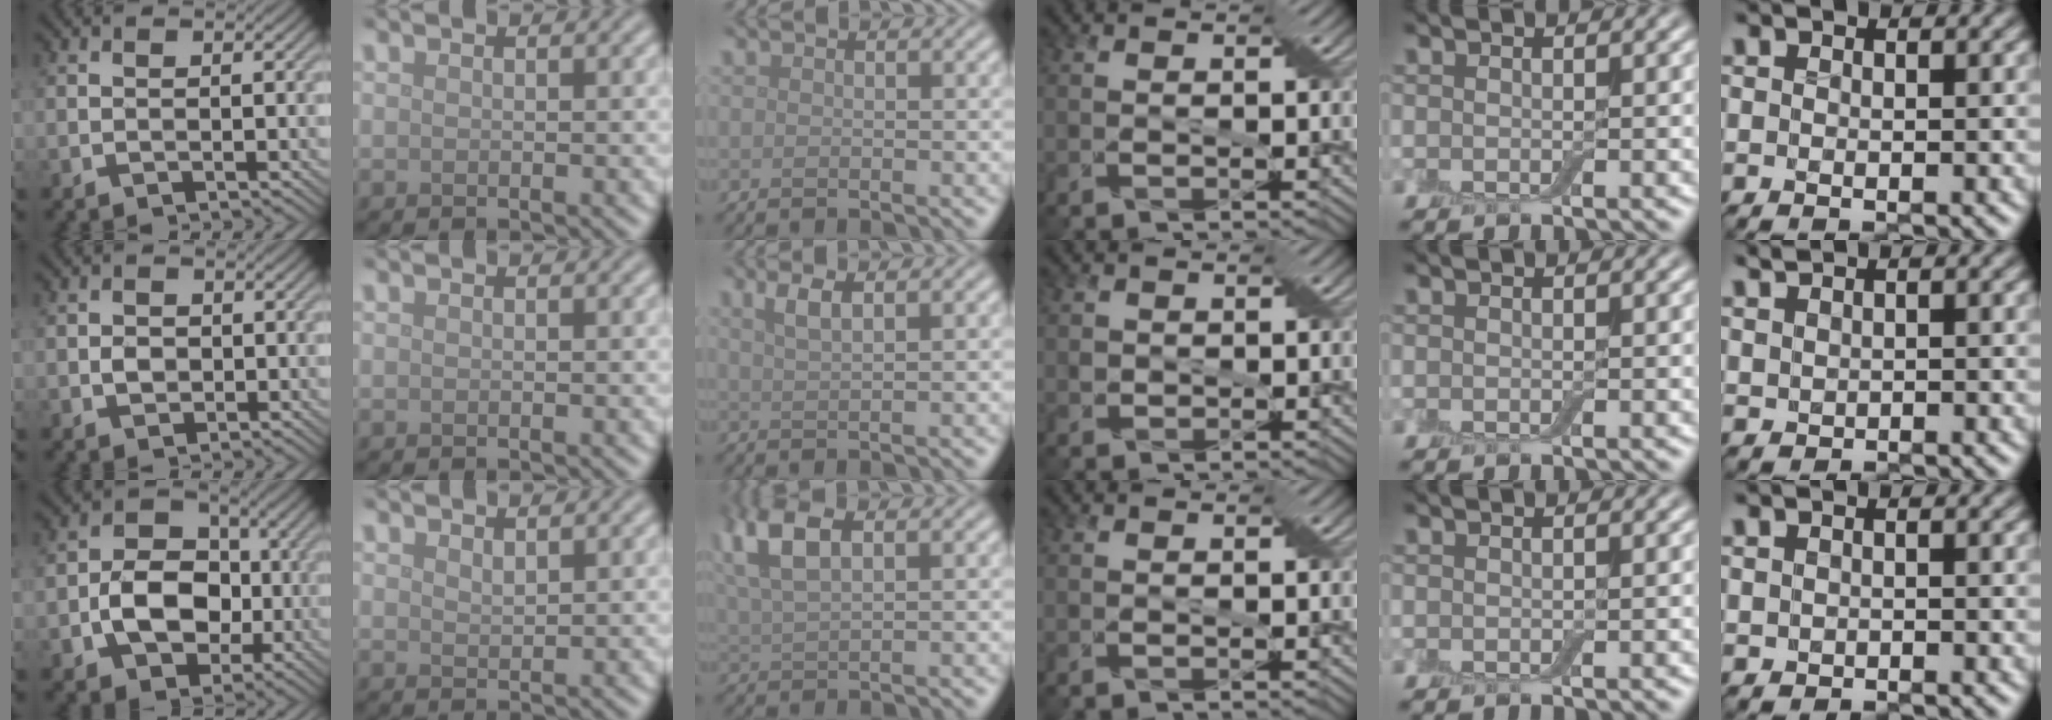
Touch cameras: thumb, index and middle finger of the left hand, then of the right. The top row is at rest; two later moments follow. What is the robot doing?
{"motion": "cut", "object": "cling film"}